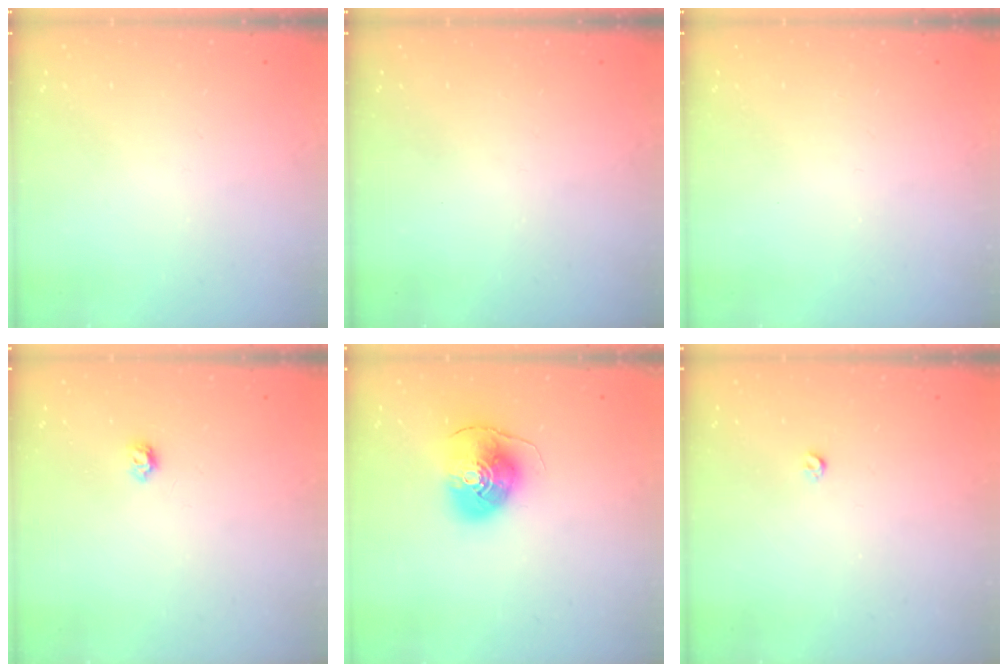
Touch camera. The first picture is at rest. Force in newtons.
{"total": 0.0}
{"total": 0.0}
{"total": 3.9, "press": 3.9, "slide": 0.6}
{"total": 10.2, "press": 10.1, "slide": 1.5}
{"total": 2.8, "press": 2.8, "slide": 0.5}